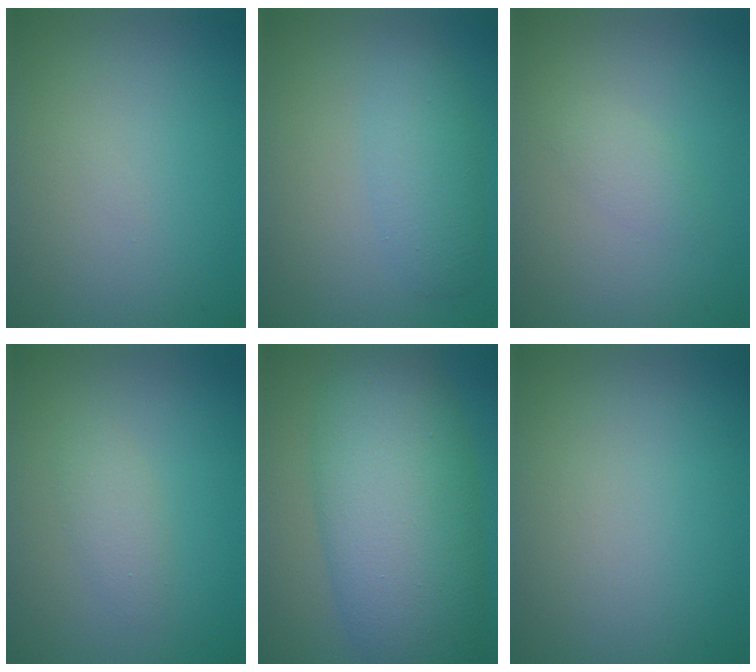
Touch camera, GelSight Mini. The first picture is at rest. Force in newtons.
{"total": 3.0, "press": 3.0, "slide": 0.1}
{"total": 1.4, "press": 1.4, "slide": 0.1}
{"total": 1.7, "press": 1.7, "slide": 0.1}
{"total": 11.9, "press": 11.9, "slide": 0.3}
{"total": 0.0}